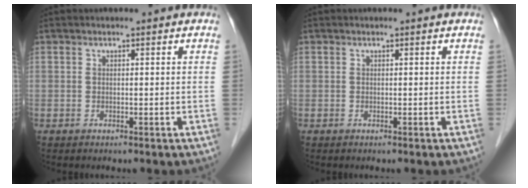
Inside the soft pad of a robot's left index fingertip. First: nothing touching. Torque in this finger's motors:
{"motor_torque": [0.00, 0.00, 0.00, 0.00]}